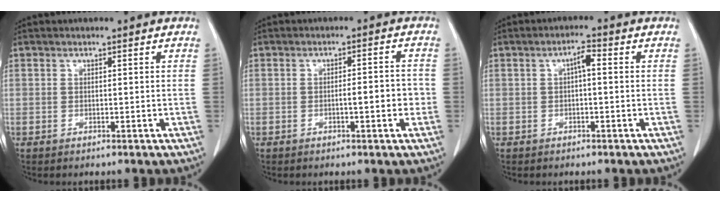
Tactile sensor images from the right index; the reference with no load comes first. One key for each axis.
{"total": 4.0, "fx": -0.9, "fy": 0.9, "fz": 3.8, "tx": -0.058, "ty": 0.008, "tz": -0.010}
{"total": 2.4, "fx": 0.2, "fy": 0.6, "fz": 2.4, "tx": -0.040, "ty": 0.008, "tz": 0.004}